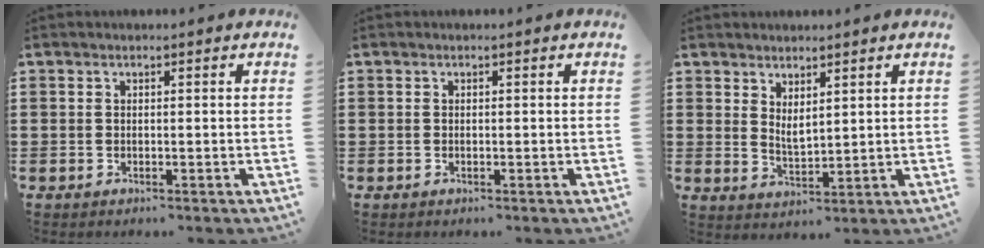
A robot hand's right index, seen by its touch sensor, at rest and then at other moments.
{"total": 0.0}
{"total": 2.5, "force": [1.9, 0.8, 1.3], "torque": [-0.030, 0.001, 0.036]}